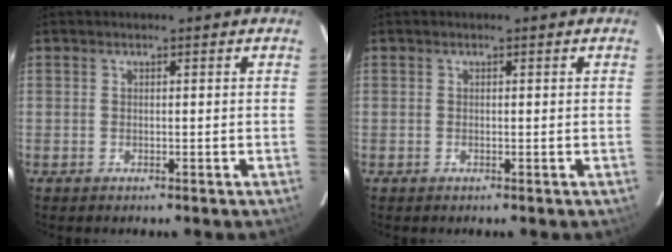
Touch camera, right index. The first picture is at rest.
{"total": 0.0}